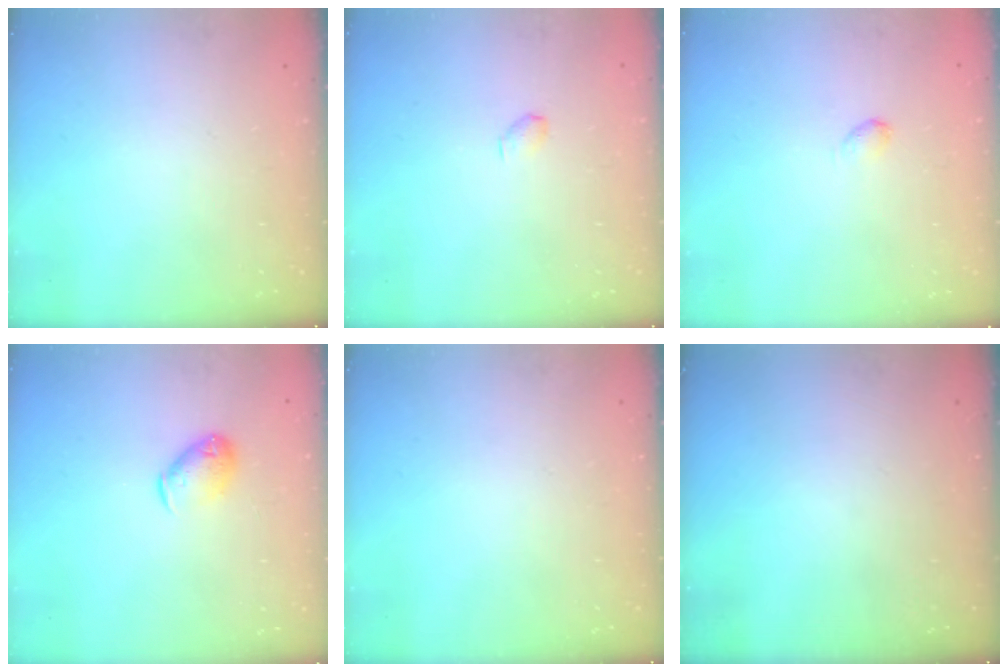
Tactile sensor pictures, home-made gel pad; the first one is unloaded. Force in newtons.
{"total": 2.9, "press": 2.9, "slide": 0.5}
{"total": 2.7, "press": 2.7, "slide": 0.5}
{"total": 7.5, "press": 7.5, "slide": 0.8}
{"total": 0.0}
{"total": 0.0}